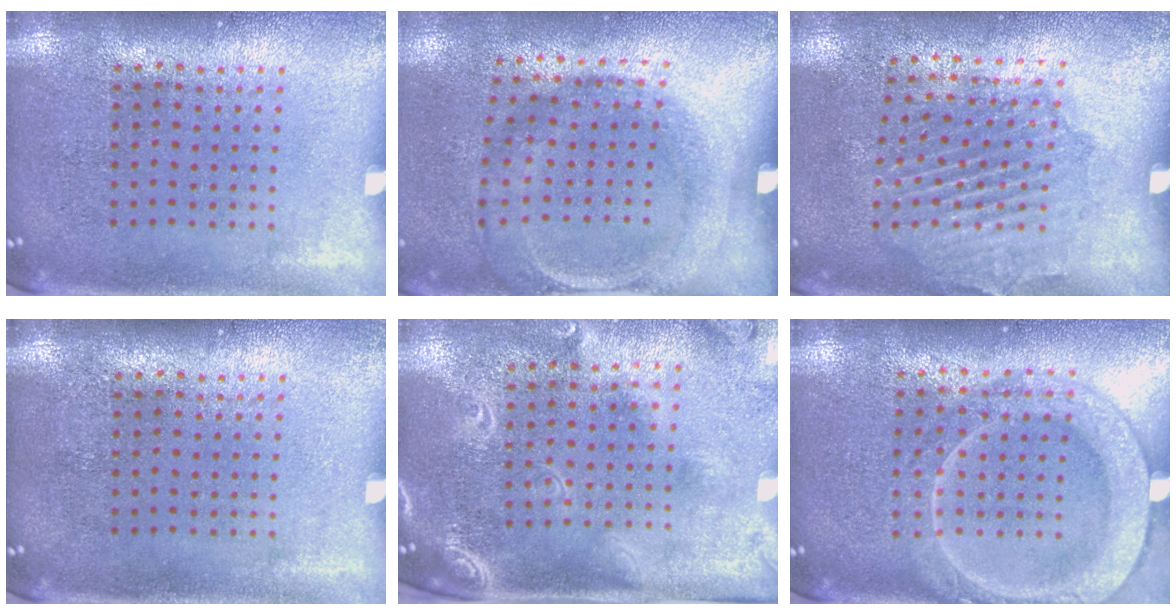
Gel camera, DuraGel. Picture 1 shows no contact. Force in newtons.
{"total": 1.9, "press": 1.2, "slide": 1.5}
{"total": 1.8, "press": 1.5, "slide": 0.9}
{"total": 0.0}
{"total": 2.4, "press": 1.8, "slide": 1.6}
{"total": 2.0, "press": 2.0, "slide": 0.3}